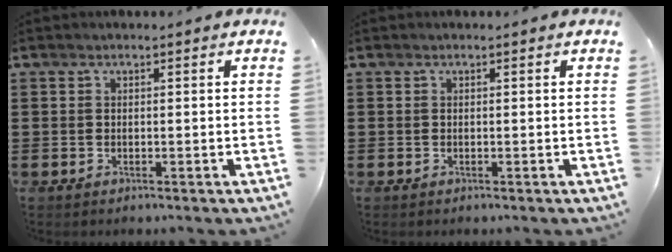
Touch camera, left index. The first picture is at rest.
{"total": 0.0}